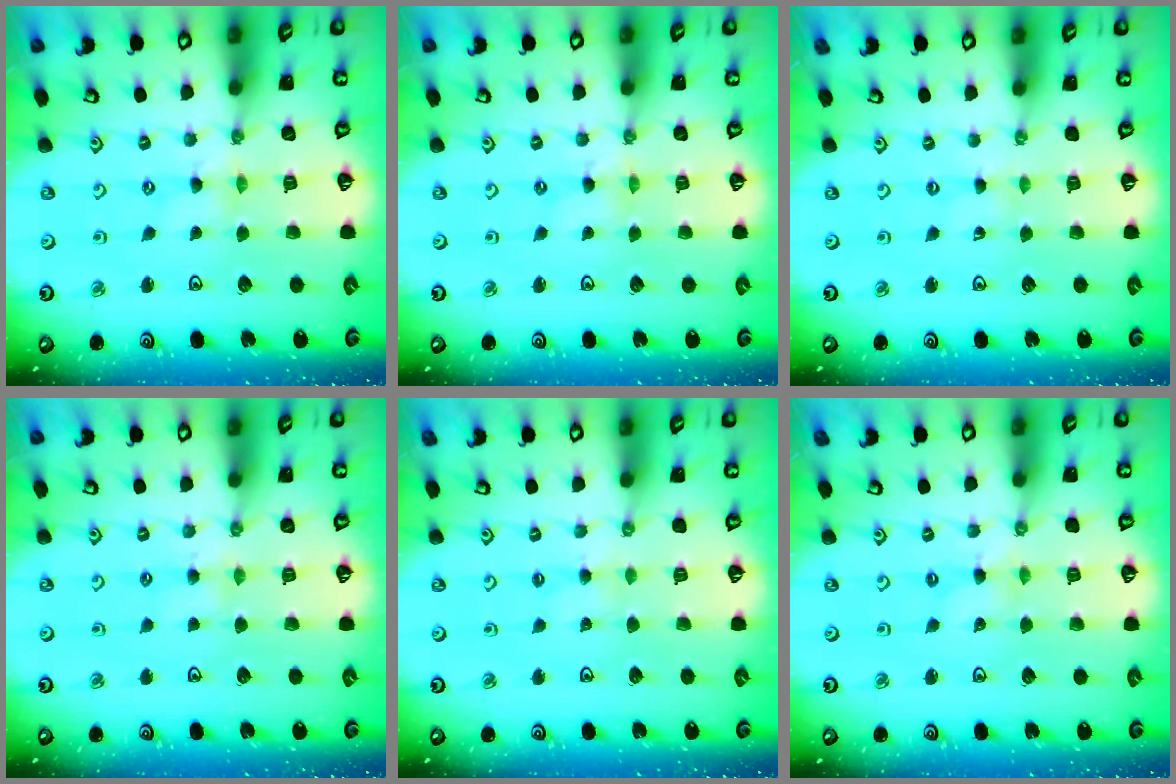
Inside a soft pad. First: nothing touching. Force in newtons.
{"total": 0.0}
{"total": 0.6, "press": 0.6, "slide": 0.1}
{"total": 3.4, "press": 3.3, "slide": 0.5}
{"total": 1.5, "press": 1.5, "slide": 0.3}
{"total": 0.8, "press": 0.8, "slide": 0.2}